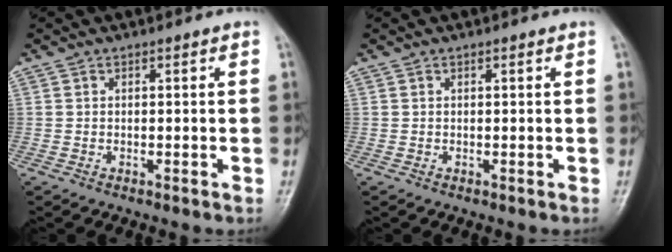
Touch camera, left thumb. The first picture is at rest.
{"total": 0.0}